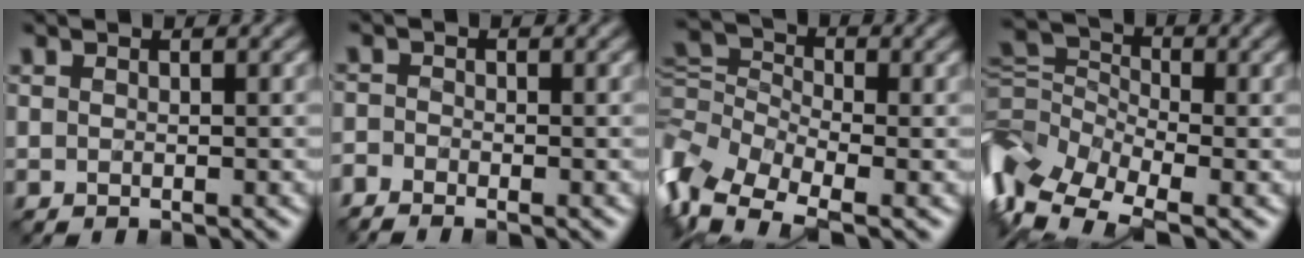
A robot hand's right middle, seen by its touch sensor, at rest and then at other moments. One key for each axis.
{"total": 1.6, "fx": -1.5, "fy": 0.4, "fz": 0.5, "tx": -0.015, "ty": -0.007, "tz": -0.036}
{"total": 7.7, "fx": -2.5, "fy": 4.9, "fz": 5.4, "tx": -0.125, "ty": 0.004, "tz": -0.067}
{"total": 10.0, "fx": -3.5, "fy": 6.3, "fz": 6.9, "tx": -0.166, "ty": 0.005, "tz": -0.084}